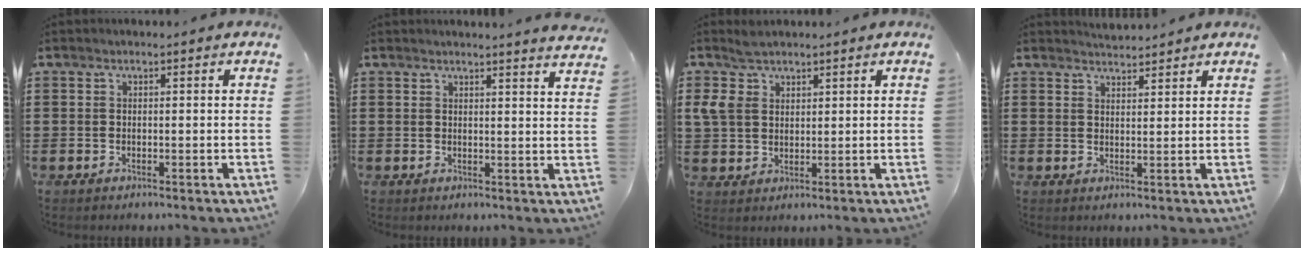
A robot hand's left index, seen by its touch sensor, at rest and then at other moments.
{"total": 2.5, "force": [2.4, -0.6, 0.4], "torque": [-0.014, -0.010, 0.045]}
{"total": 4.7, "force": [3.0, 3.1, 1.9], "torque": [-0.050, 0.013, 0.058]}
{"total": 2.4, "force": [2.3, 0.1, -0.1], "torque": [0.003, -0.006, 0.043]}